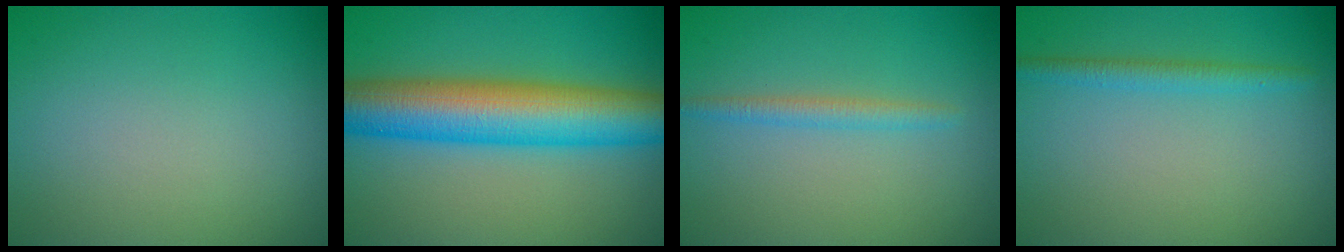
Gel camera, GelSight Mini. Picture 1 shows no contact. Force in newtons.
{"total": 10.5, "press": 10.5, "slide": 0.2}
{"total": 1.6, "press": 1.6, "slide": 0.0}
{"total": 1.8, "press": 1.8, "slide": 0.0}